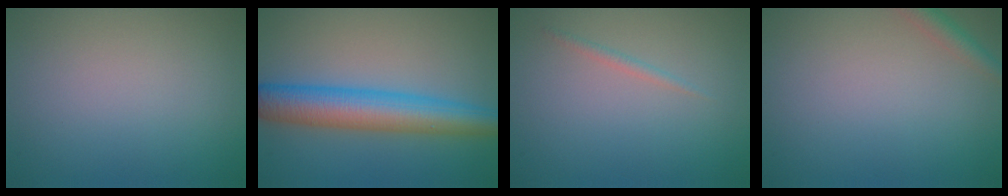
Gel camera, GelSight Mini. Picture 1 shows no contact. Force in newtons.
{"total": 6.9, "press": 6.9, "slide": 0.2}
{"total": 0.7, "press": 0.7, "slide": 0.1}
{"total": 1.9, "press": 1.9, "slide": 0.1}